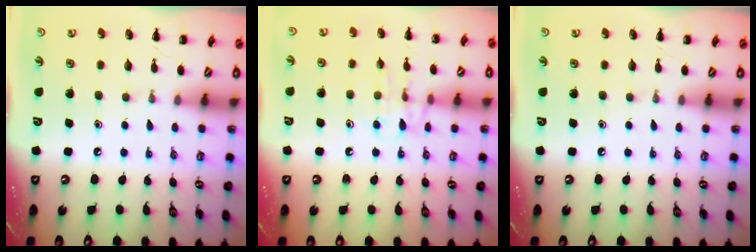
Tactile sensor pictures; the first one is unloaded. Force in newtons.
{"total": 9.8, "press": 9.8, "slide": 0.9}
{"total": 0.0}